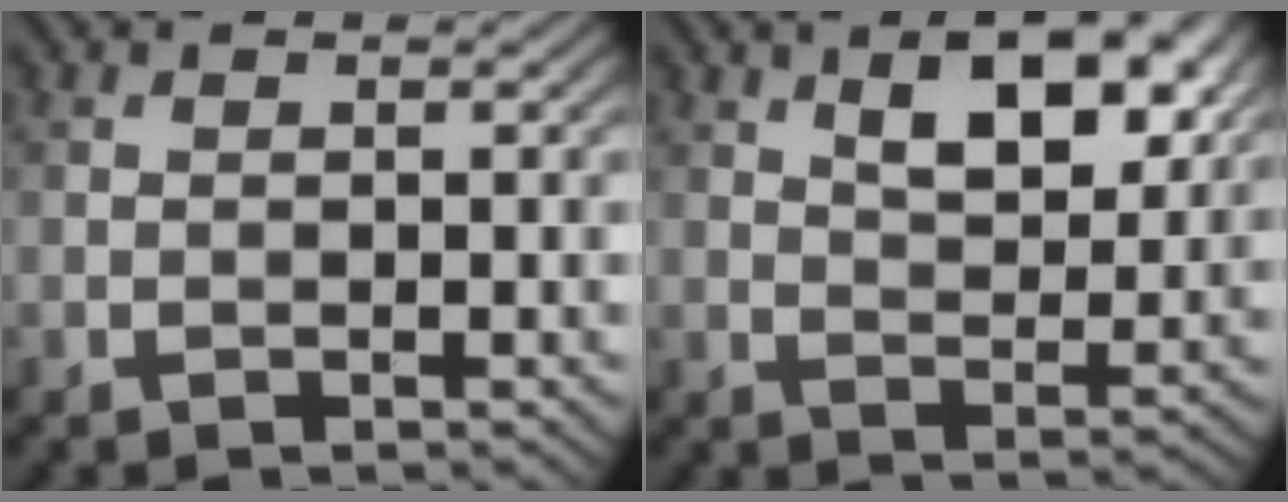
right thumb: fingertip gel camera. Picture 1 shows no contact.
{"total": 9.1, "force": [4.3, 4.3, 6.8], "torque": [-0.113, 0.007, 0.075]}